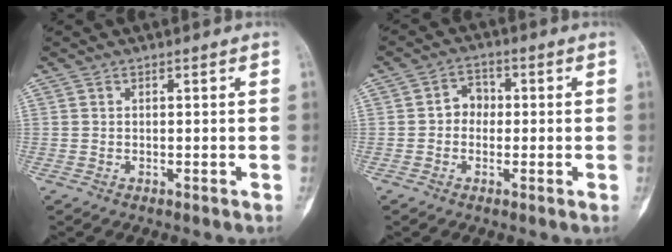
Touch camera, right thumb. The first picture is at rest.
{"total": 3.9, "force": [-0.3, 3.3, 2.1], "torque": [-0.010, 0.017, -0.015]}